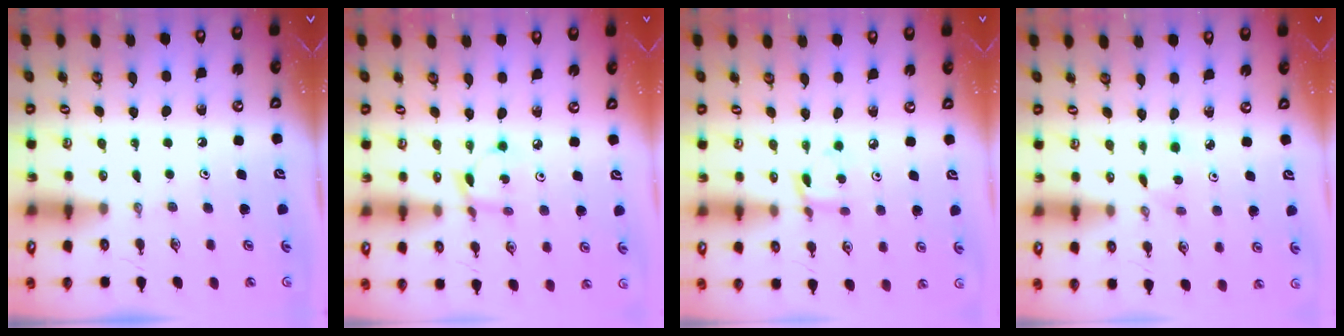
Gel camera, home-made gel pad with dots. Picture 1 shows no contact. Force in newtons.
{"total": 2.8, "press": 2.8, "slide": 0.1}
{"total": 4.6, "press": 4.5, "slide": 0.5}
{"total": 1.3, "press": 1.3, "slide": 0.2}